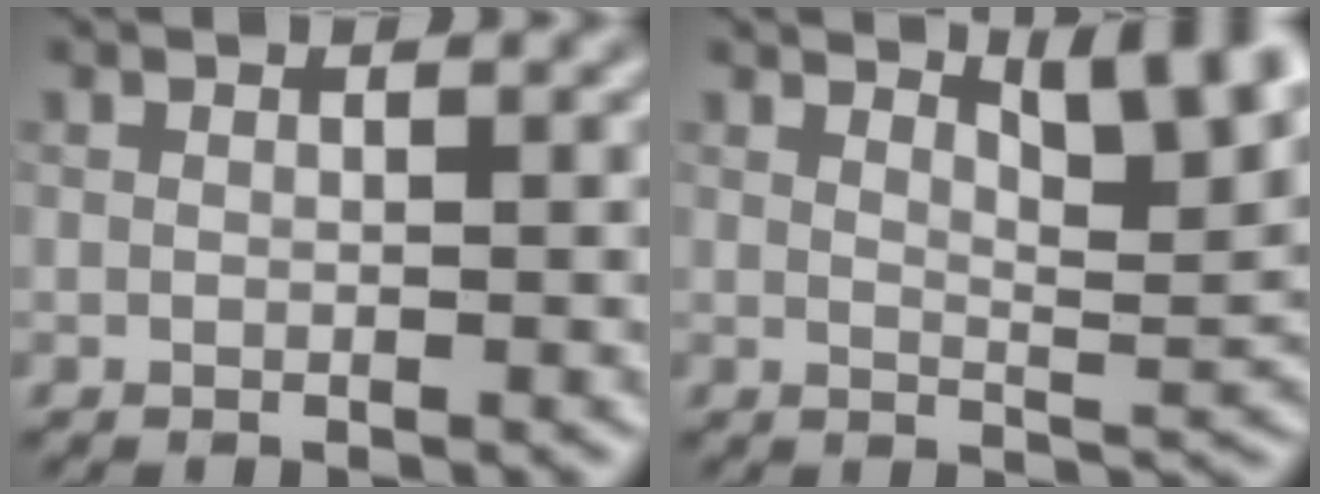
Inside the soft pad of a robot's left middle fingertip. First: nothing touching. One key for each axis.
{"total": 6.0, "fx": 3.9, "fy": 1.4, "fz": 4.3, "tx": -0.052, "ty": 0.002, "tz": 0.061}